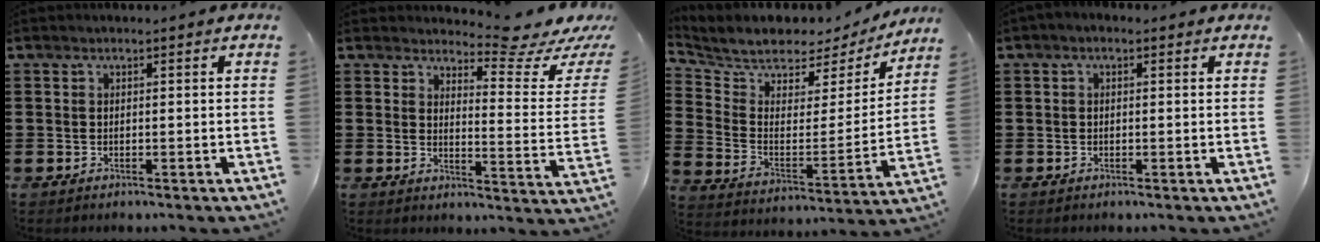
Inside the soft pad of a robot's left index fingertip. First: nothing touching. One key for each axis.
{"total": 6.8, "fx": 6.1, "fy": 0.4, "fz": 3.0, "tx": -0.053, "ty": -0.046, "tz": 0.101}
{"total": 5.7, "fx": 5.3, "fy": 1.9, "fz": 0.8, "tx": -0.048, "ty": -0.048, "tz": 0.086}
{"total": 0.9, "fx": 0.0, "fy": 0.5, "fz": 0.7, "tx": -0.013, "ty": 0.005, "tz": -0.001}